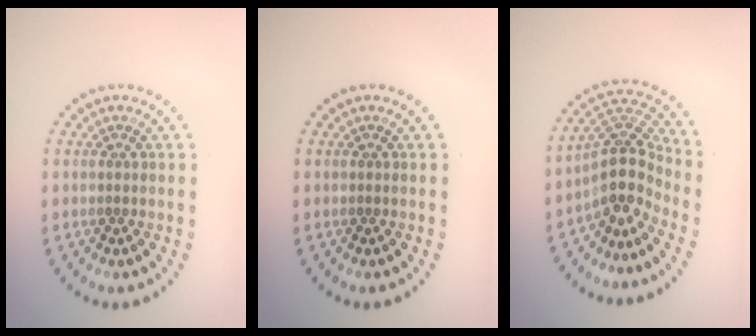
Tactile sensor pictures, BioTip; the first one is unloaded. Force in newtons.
{"total": 0.0}
{"total": 4.4, "press": 3.3, "slide": 2.9}